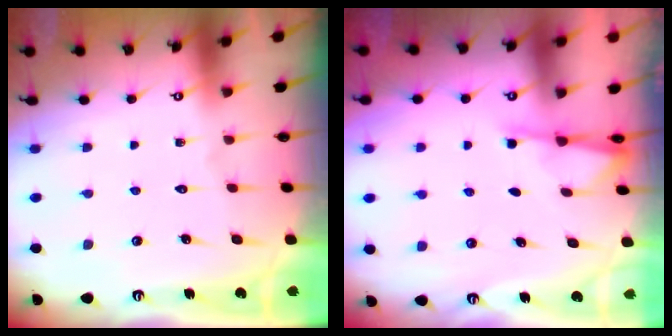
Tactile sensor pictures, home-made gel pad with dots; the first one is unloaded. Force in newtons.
{"total": 1.8, "press": 1.7, "slide": 0.4}